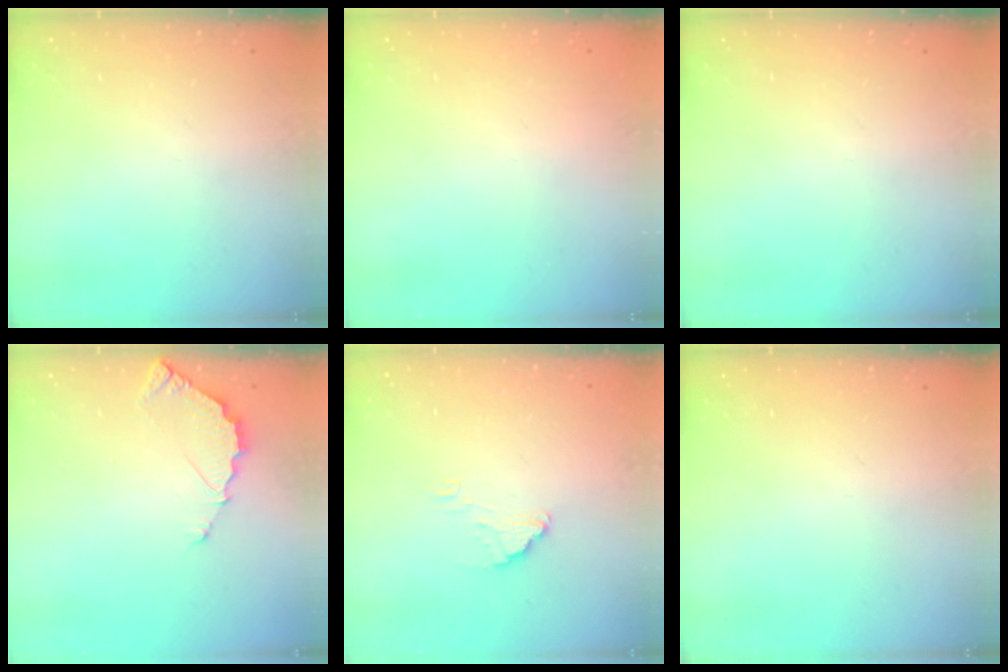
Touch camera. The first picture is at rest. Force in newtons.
{"total": 2.2, "press": 2.2, "slide": 0.1}
{"total": 0.0}
{"total": 6.9, "press": 6.9, "slide": 0.4}
{"total": 2.2, "press": 2.2, "slide": 0.1}
{"total": 0.0}